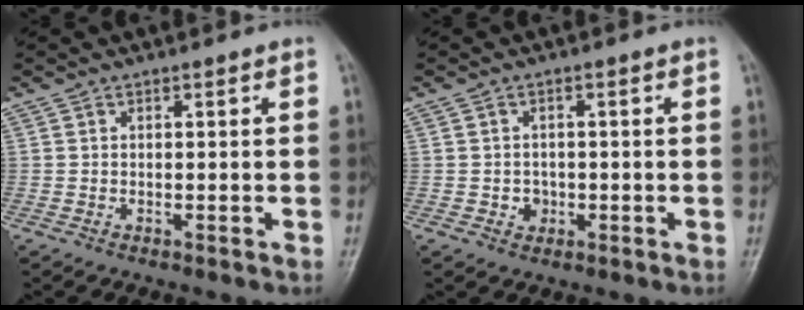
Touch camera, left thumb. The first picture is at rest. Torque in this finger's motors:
{"motor_torque": [-0.21, 0.04, 0.19, 0.13, -0.01]}